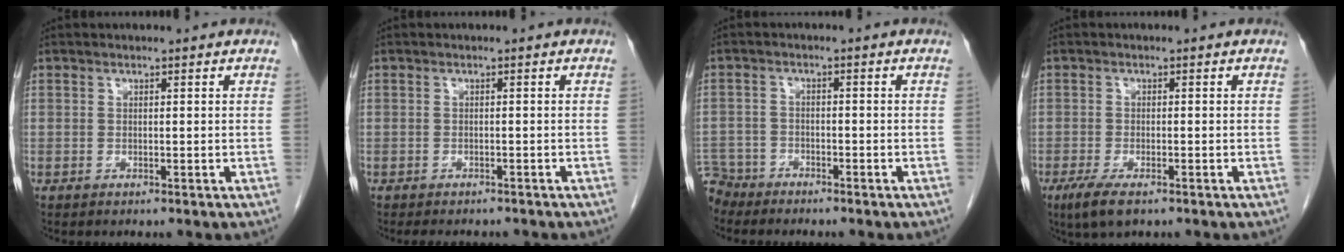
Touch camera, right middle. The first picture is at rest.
{"total": 5.1, "force": [-4.5, 1.7, 1.8], "torque": [-0.018, -0.002, -0.056]}
{"total": 5.0, "force": [-4.6, 1.7, -0.5], "torque": [0.016, -0.006, -0.088]}
{"total": 4.6, "force": [-2.9, 1.2, 3.3], "torque": [-0.069, -0.011, -0.046]}